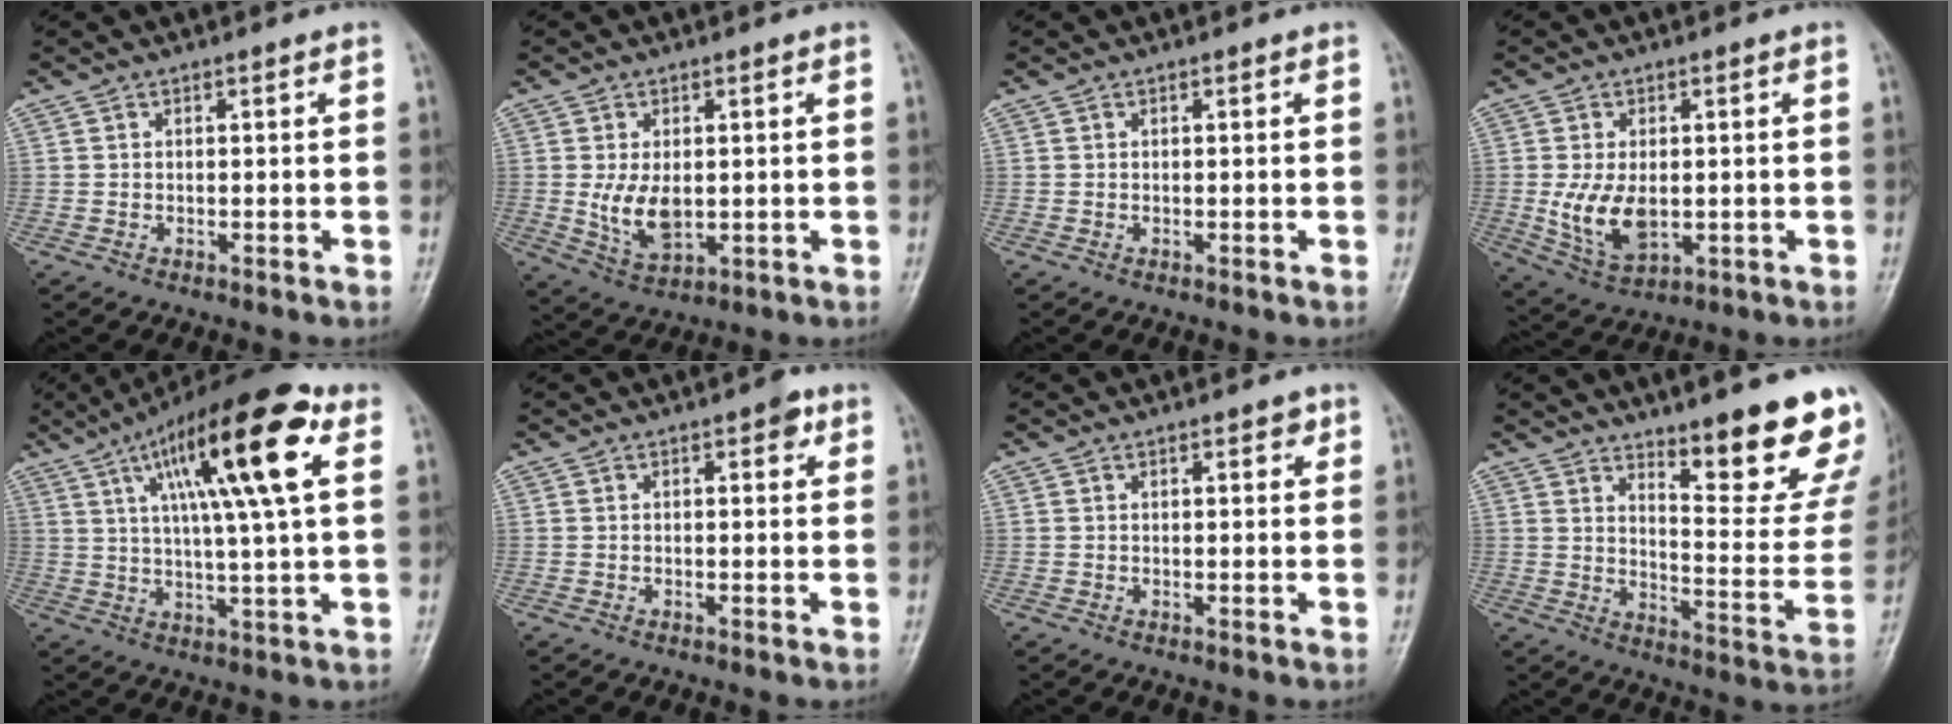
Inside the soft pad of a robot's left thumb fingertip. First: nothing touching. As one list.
[{"total": 7.0, "force": [0.0, 4.2, 5.6], "torque": [-0.095, -0.015, 0.012]}, {"total": 0.0}, {"total": 8.9, "force": [-0.7, 5.3, 7.1], "torque": [-0.126, -0.012, 0.000]}, {"total": 19.8, "force": [7.3, 4.0, 18.0], "torque": [-0.284, 0.002, 0.112]}, {"total": 2.5, "force": [1.1, 1.2, 1.9], "torque": [-0.014, 0.000, 0.010]}, {"total": 2.1, "force": [1.1, 0.9, 1.5], "torque": [-0.012, -0.002, 0.012]}, {"total": 17.9, "force": [12.3, 4.1, 12.4], "torque": [-0.122, -0.102, 0.177]}]